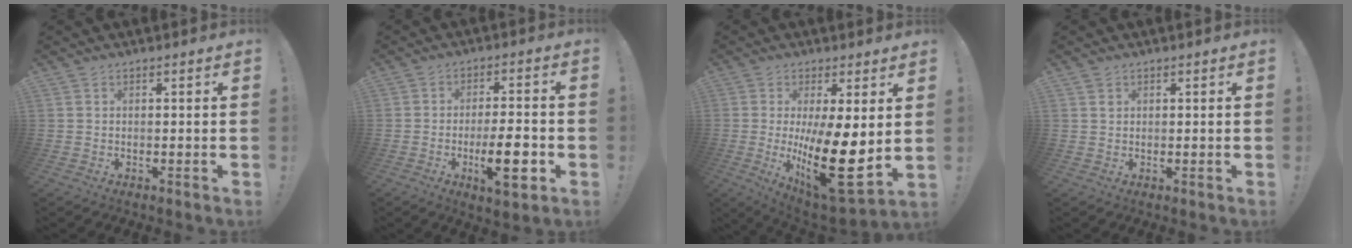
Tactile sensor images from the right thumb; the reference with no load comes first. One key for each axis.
{"total": 12.5, "fx": -4.3, "fy": 3.0, "fz": 11.4, "tx": -0.176, "ty": 0.007, "tz": -0.068}
{"total": 18.9, "fx": -1.2, "fy": 6.6, "fz": 17.7, "tx": -0.281, "ty": -0.028, "tz": -0.006}
{"total": 0.9, "fx": 0.5, "fy": 0.8, "fz": 0.2, "tx": -0.004, "ty": 0.001, "tz": 0.010}